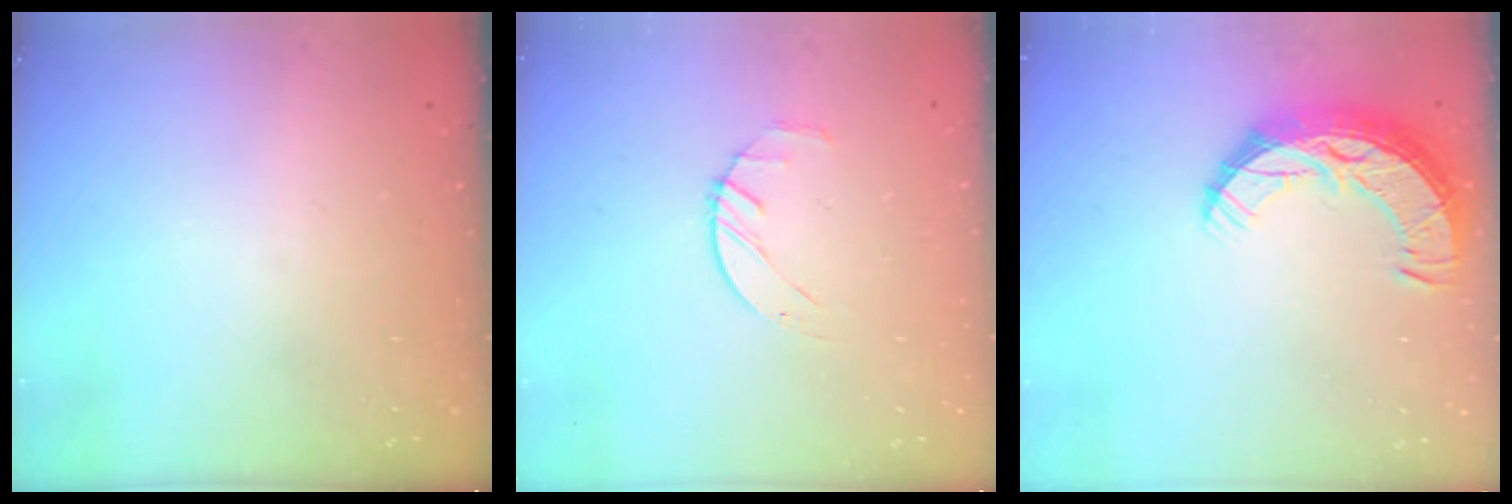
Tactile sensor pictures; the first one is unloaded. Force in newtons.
{"total": 2.5, "press": 2.5, "slide": 0.4}
{"total": 11.1, "press": 11.0, "slide": 0.8}